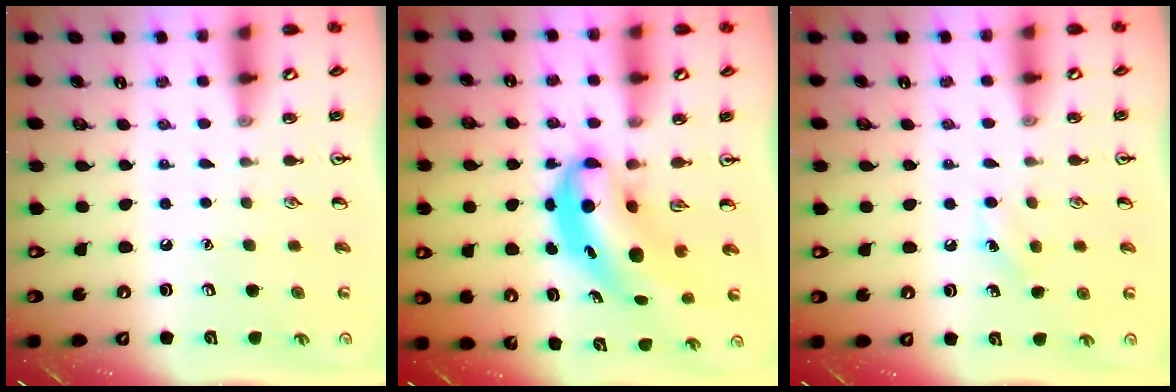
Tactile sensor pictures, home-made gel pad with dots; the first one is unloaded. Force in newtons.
{"total": 6.9, "press": 6.6, "slide": 1.8}
{"total": 4.9, "press": 4.6, "slide": 1.6}